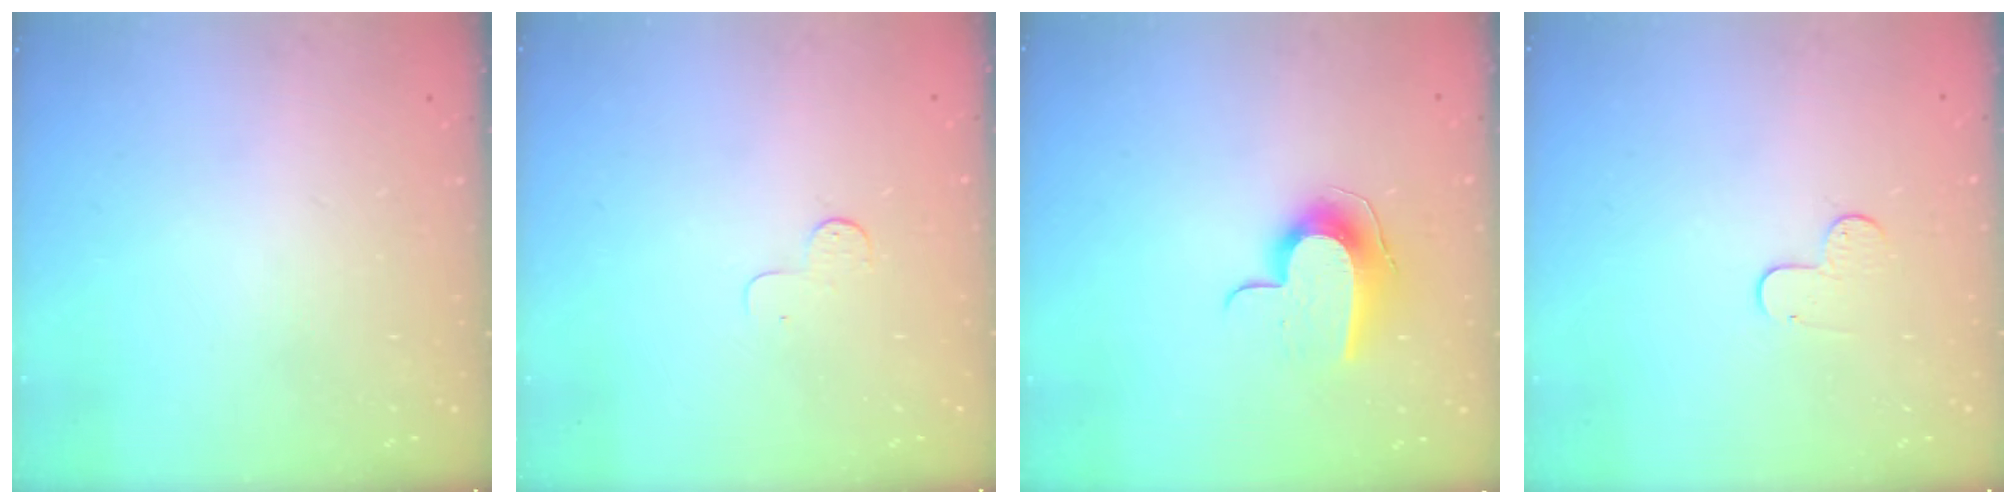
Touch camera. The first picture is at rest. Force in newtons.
{"total": 3.5, "press": 3.5, "slide": 0.3}
{"total": 9.7, "press": 9.7, "slide": 0.2}
{"total": 5.5, "press": 5.5, "slide": 0.5}